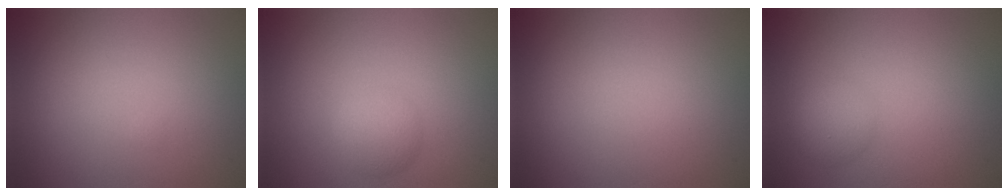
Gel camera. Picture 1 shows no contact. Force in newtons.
{"total": 2.2, "press": 2.2, "slide": 0.0}
{"total": 0.0}
{"total": 2.1, "press": 2.1, "slide": 0.1}